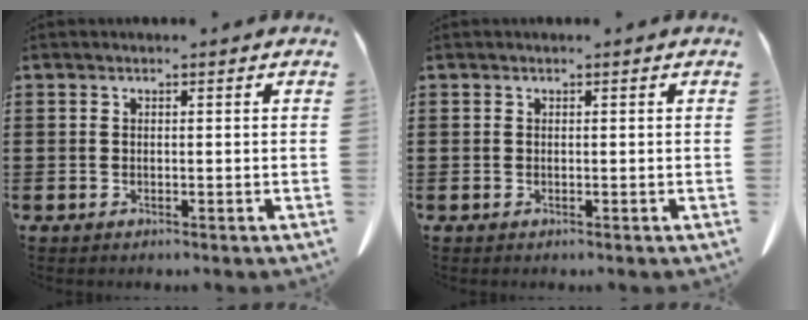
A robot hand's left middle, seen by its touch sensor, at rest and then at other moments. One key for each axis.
{"total": 0.0}